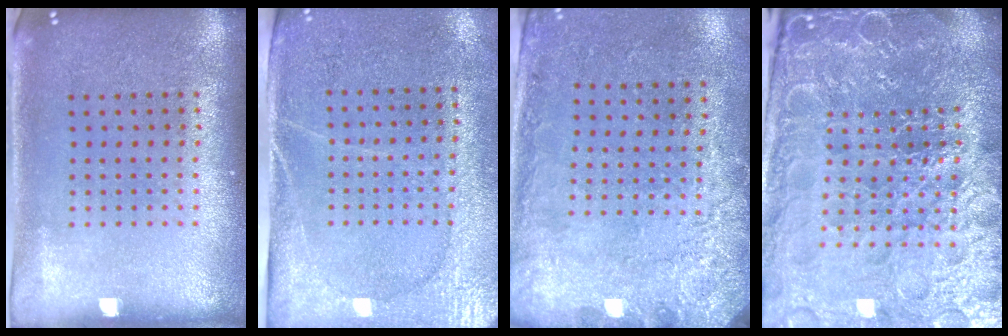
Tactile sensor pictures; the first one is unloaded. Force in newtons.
{"total": 2.9, "press": 2.5, "slide": 1.4}
{"total": 2.7, "press": 2.0, "slide": 1.8}
{"total": 5.6, "press": 5.2, "slide": 2.1}